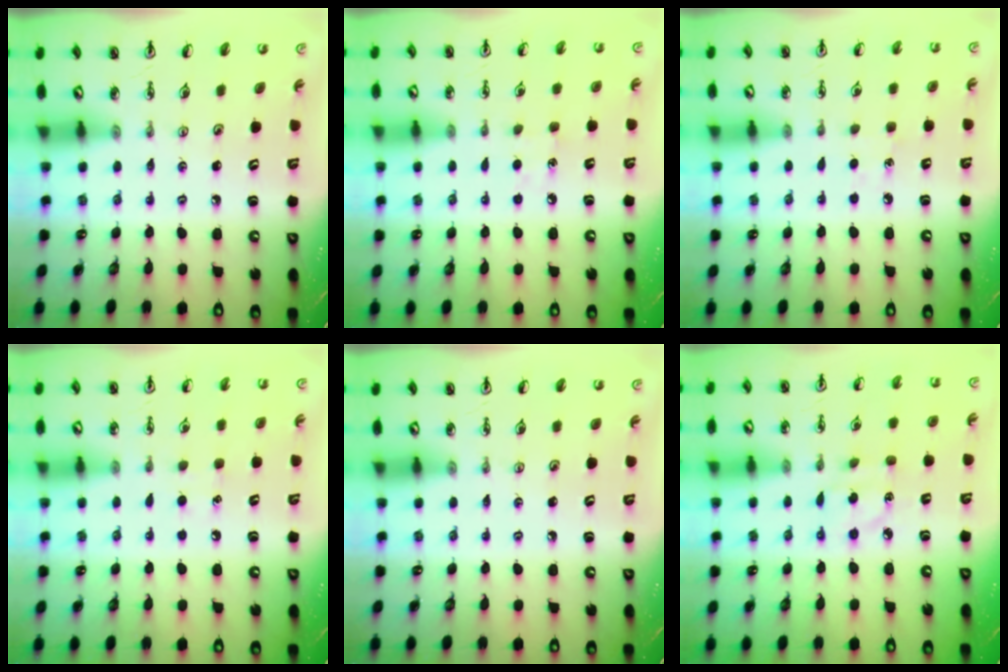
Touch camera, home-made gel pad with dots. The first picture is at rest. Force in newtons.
{"total": 5.4, "press": 5.3, "slide": 0.7}
{"total": 4.2, "press": 4.2, "slide": 0.5}
{"total": 5.8, "press": 5.7, "slide": 0.7}
{"total": 0.0}
{"total": 3.9, "press": 3.8, "slide": 0.5}